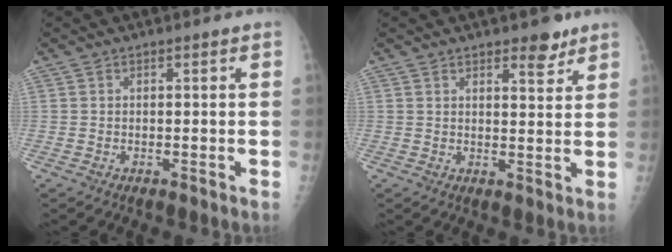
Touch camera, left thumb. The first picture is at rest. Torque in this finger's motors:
{"motor_torque": [0.17, 0.57, 0.04, -0.05, 0.05]}